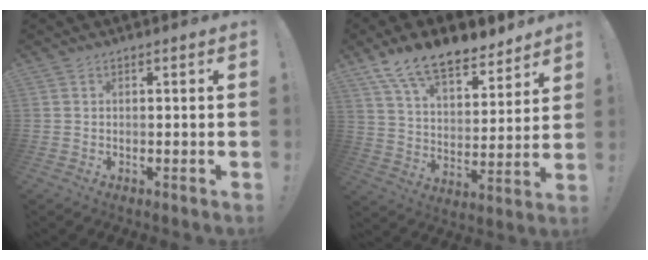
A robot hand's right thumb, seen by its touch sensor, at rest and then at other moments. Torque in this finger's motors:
{"motor_torque": [-0.35, 1.49, 0.44, 0.13, 0.06]}